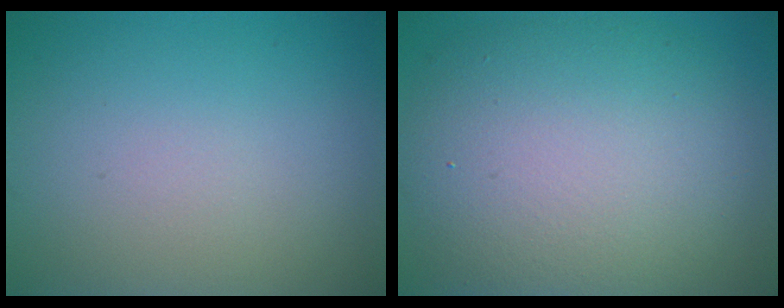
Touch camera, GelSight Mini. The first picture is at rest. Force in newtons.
{"total": 10.8, "press": 10.8, "slide": 1.0}